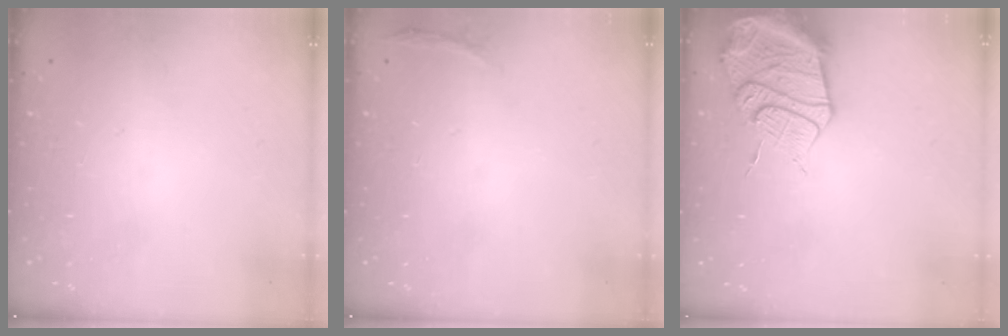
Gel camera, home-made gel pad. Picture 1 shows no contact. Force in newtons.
{"total": 3.0, "press": 1.9, "slide": 2.3}
{"total": 17.2, "press": 17.1, "slide": 1.7}